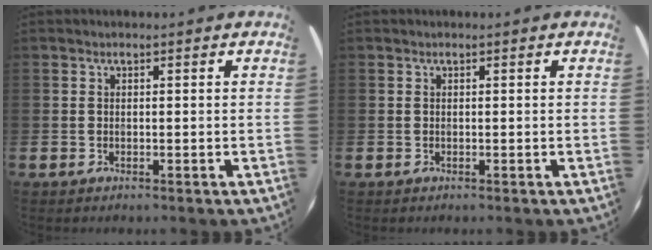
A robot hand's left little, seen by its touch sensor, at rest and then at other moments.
{"total": 0.0}